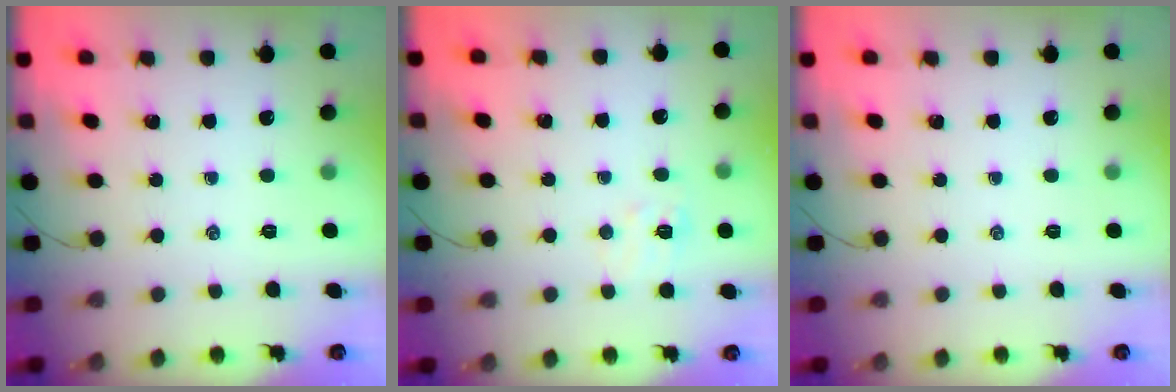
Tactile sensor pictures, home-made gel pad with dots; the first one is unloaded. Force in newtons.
{"total": 6.4, "press": 6.3, "slide": 1.3}
{"total": 0.0}